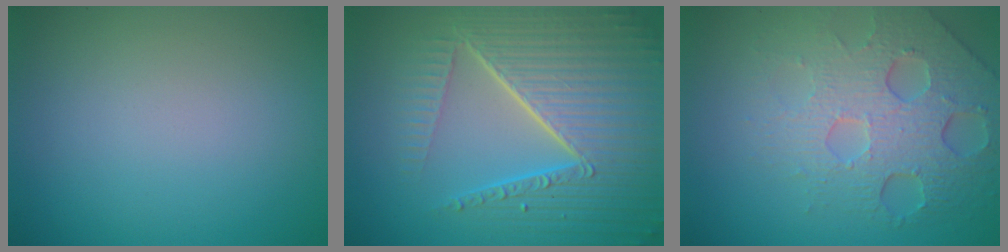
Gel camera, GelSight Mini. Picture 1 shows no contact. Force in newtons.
{"total": 10.0, "press": 6.5, "slide": 7.6}
{"total": 7.1, "press": 5.0, "slide": 5.0}